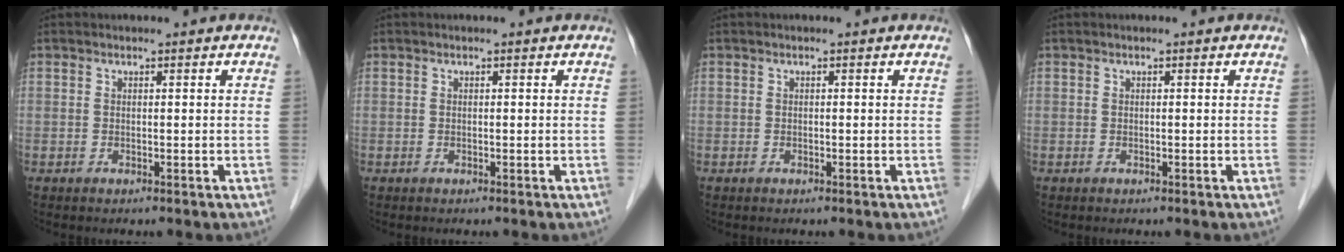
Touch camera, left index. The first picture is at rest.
{"total": 0.0}
{"total": 0.0}
{"total": 0.0}